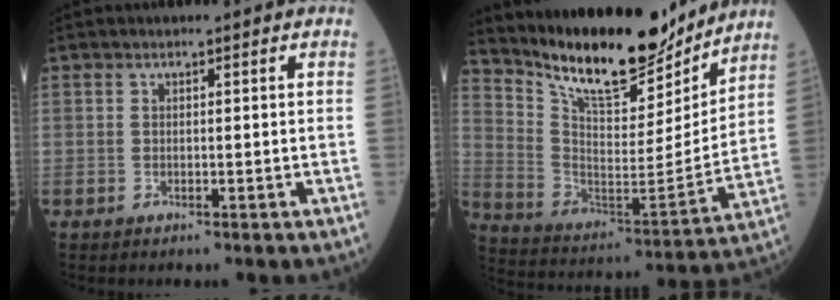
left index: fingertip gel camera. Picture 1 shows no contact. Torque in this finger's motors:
{"motor_torque": [0.37, -0.45, 0.69, 0.15]}